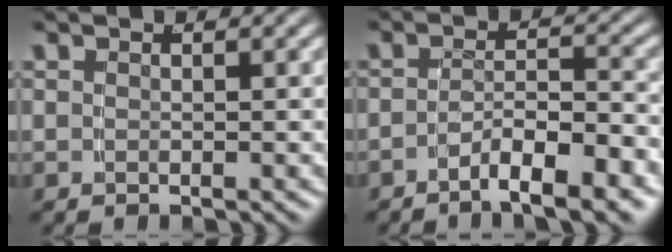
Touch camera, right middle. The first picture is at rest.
{"total": 5.2, "force": [-4.0, 0.9, 3.1], "torque": [-0.036, -0.007, -0.065]}